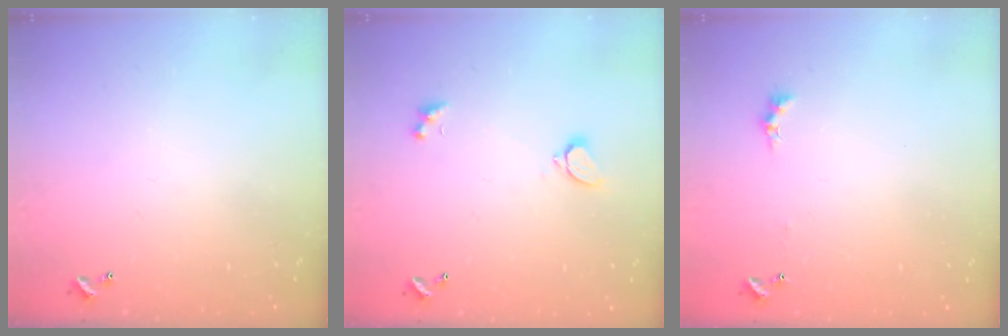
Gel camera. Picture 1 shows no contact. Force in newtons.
{"total": 1.5, "press": 1.4, "slide": 0.5}
{"total": 0.0}